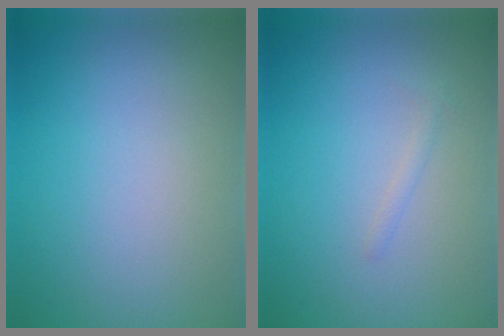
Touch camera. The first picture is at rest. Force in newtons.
{"total": 0.6, "press": 0.6, "slide": 0.0}